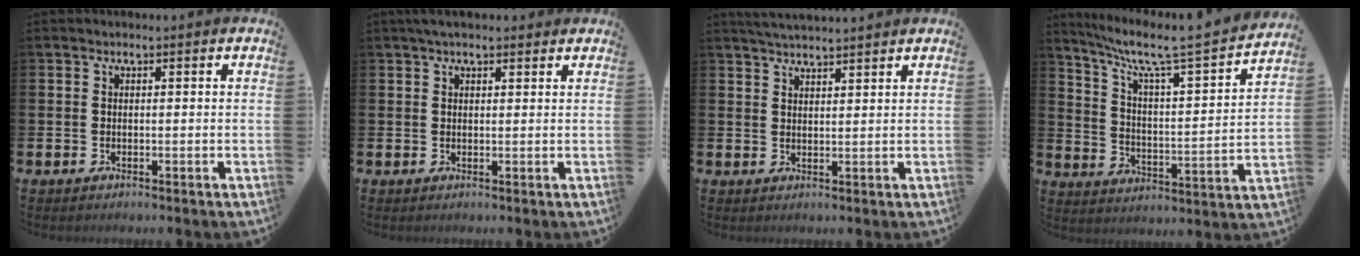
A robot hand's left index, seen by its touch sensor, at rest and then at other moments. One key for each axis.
{"total": 2.2, "fx": 1.8, "fy": 0.7, "fz": 0.9, "tx": -0.010, "ty": 0.001, "tz": 0.031}
{"total": 3.1, "fx": 3.0, "fy": 0.1, "fz": 0.4, "tx": -0.013, "ty": -0.011, "tz": 0.056}
{"total": 6.8, "fx": 5.5, "fy": 0.7, "fz": 3.9, "tx": -0.105, "ty": -0.045, "tz": 0.085}